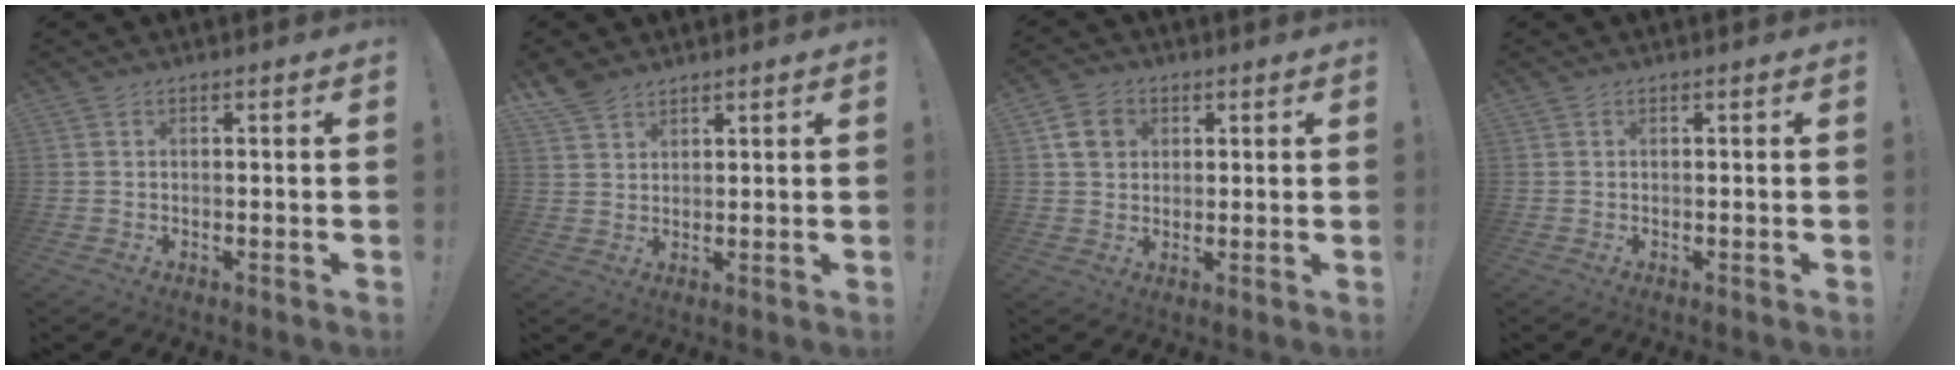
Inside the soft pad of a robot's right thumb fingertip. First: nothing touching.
{"total": 4.8, "force": [4.0, 2.2, 1.5], "torque": [-0.026, -0.025, 0.077]}
{"total": 6.4, "force": [2.3, 5.2, 3.0], "torque": [-0.050, 0.006, 0.047]}
{"total": 0.0}